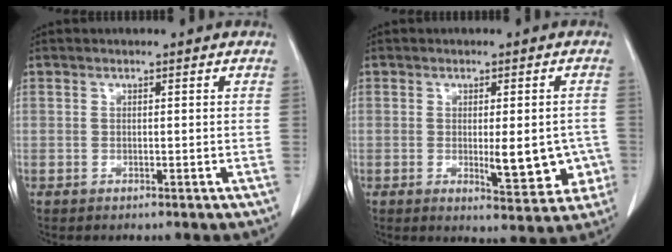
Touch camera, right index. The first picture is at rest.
{"total": 8.3, "force": [-1.4, 2.8, 7.7], "torque": [-0.089, -0.010, -0.012]}